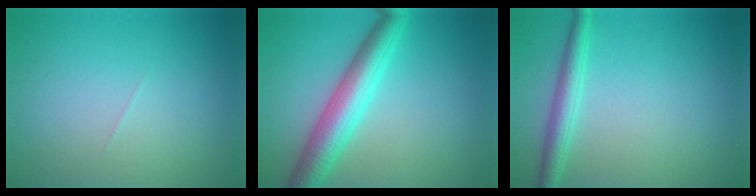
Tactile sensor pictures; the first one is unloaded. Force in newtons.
{"total": 6.1, "press": 6.1, "slide": 0.1}
{"total": 2.6, "press": 2.6, "slide": 0.0}